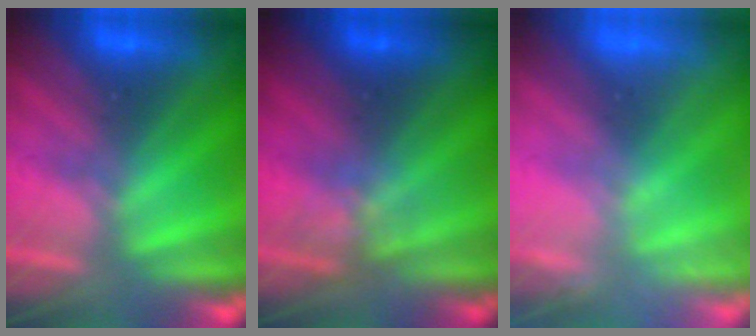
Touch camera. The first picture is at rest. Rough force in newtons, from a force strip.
{"total": 2.7}
{"total": 2.4}